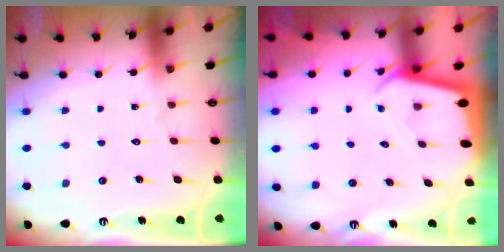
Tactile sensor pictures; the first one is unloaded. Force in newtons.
{"total": 2.2, "press": 2.2, "slide": 0.2}